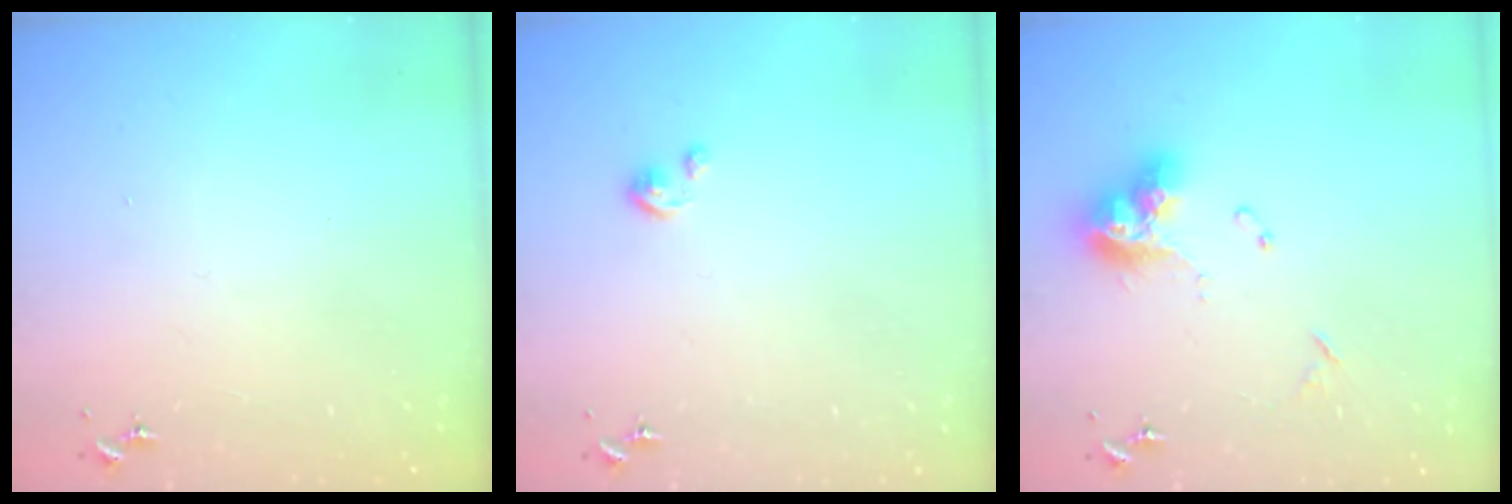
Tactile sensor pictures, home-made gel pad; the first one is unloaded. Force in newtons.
{"total": 2.5, "press": 2.5, "slide": 0.3}
{"total": 12.9, "press": 12.9, "slide": 1.0}